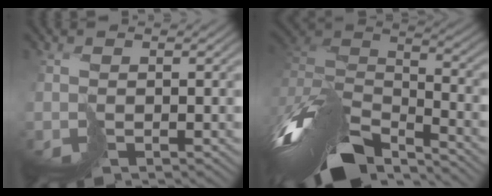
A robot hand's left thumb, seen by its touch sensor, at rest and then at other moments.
{"total": 12.6, "force": [-6.8, 6.1, 8.6], "torque": [-0.204, -0.002, -0.119]}